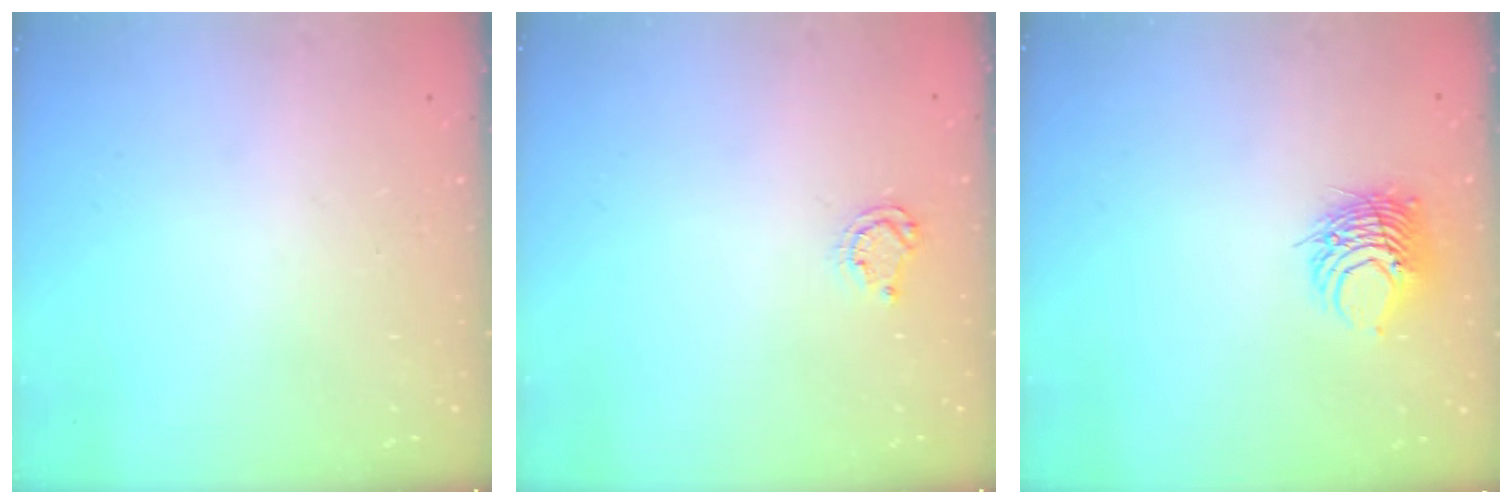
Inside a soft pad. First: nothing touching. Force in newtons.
{"total": 5.0, "press": 5.0, "slide": 0.6}
{"total": 7.5, "press": 7.5, "slide": 0.6}